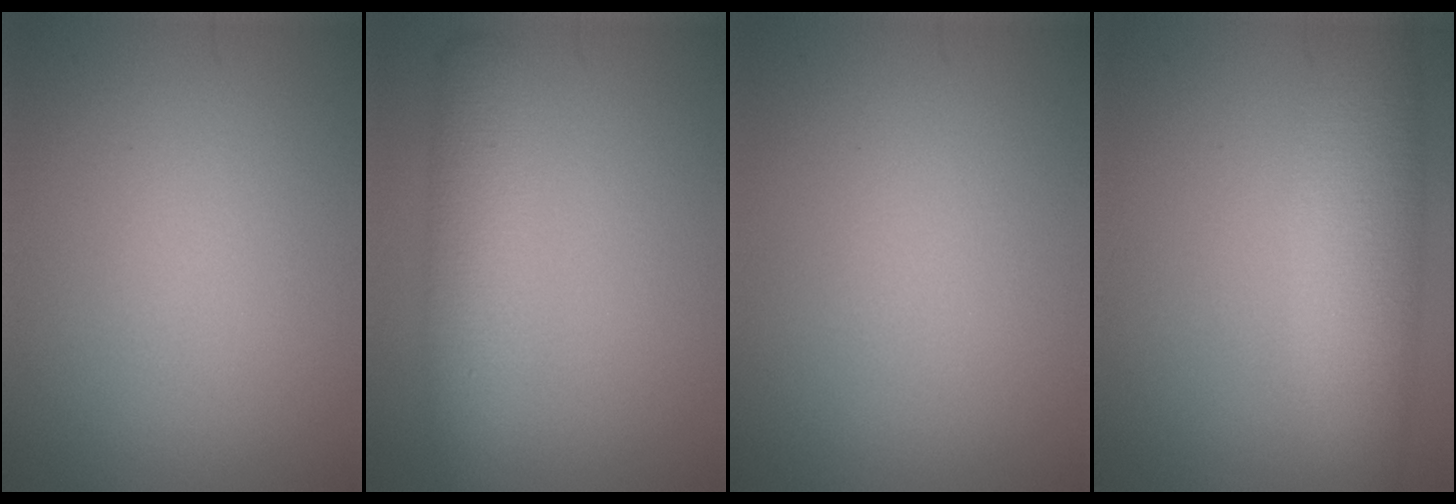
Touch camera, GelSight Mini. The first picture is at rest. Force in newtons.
{"total": 3.9, "press": 3.9, "slide": 0.1}
{"total": 0.0}
{"total": 7.5, "press": 7.5, "slide": 0.6}